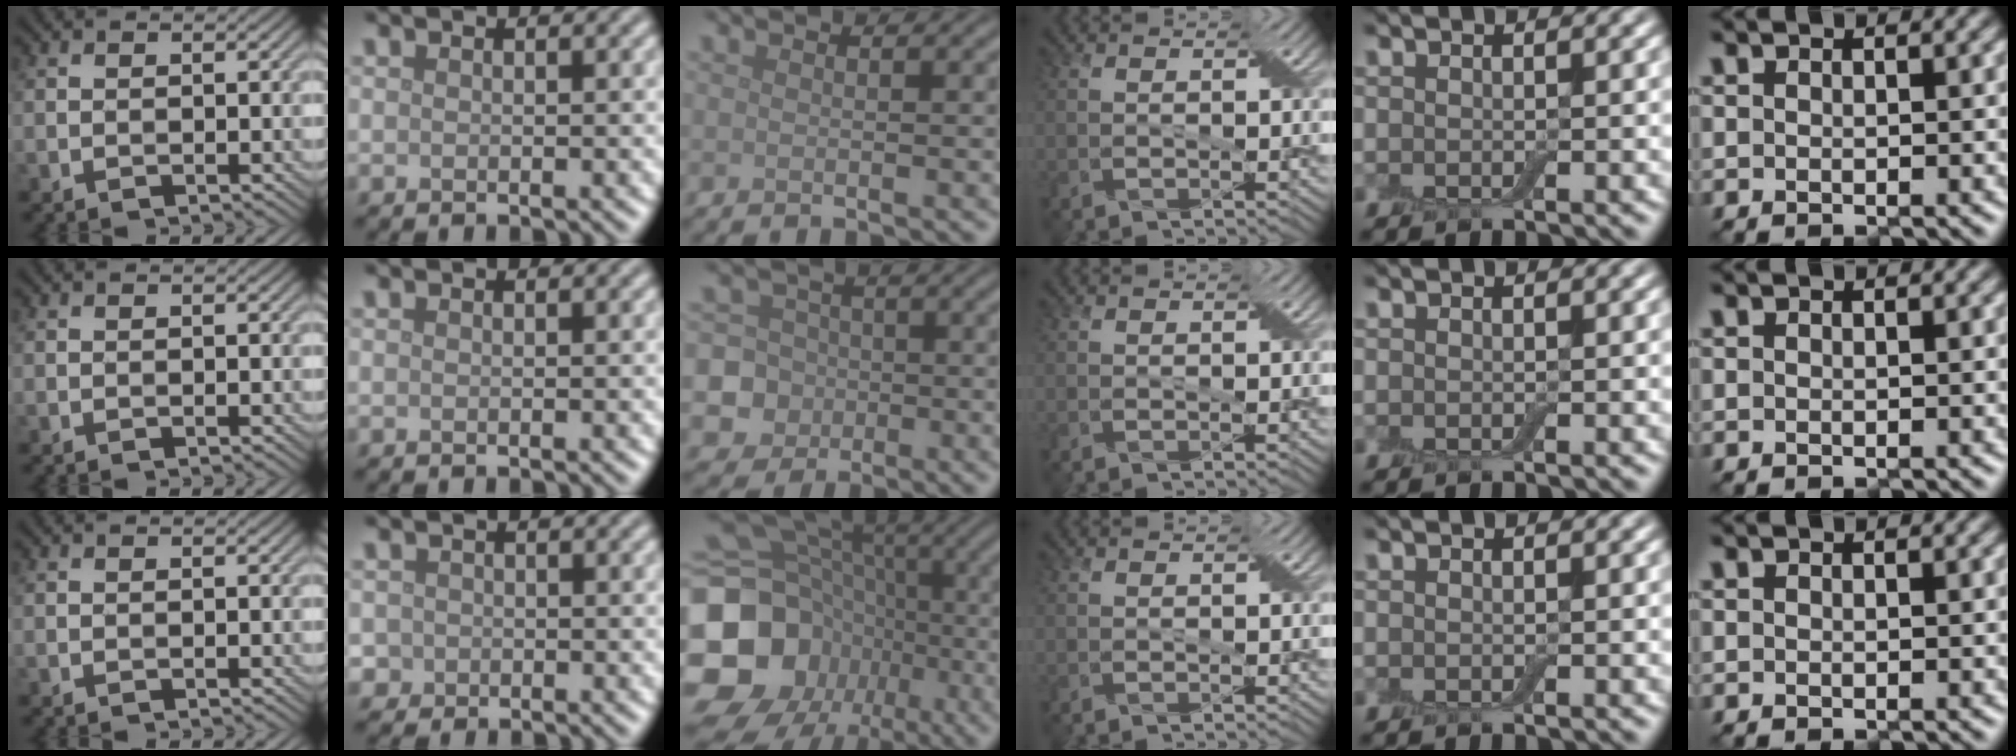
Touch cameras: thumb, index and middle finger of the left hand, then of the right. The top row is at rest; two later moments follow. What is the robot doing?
{"motion": "press", "object": "electronic device side button"}